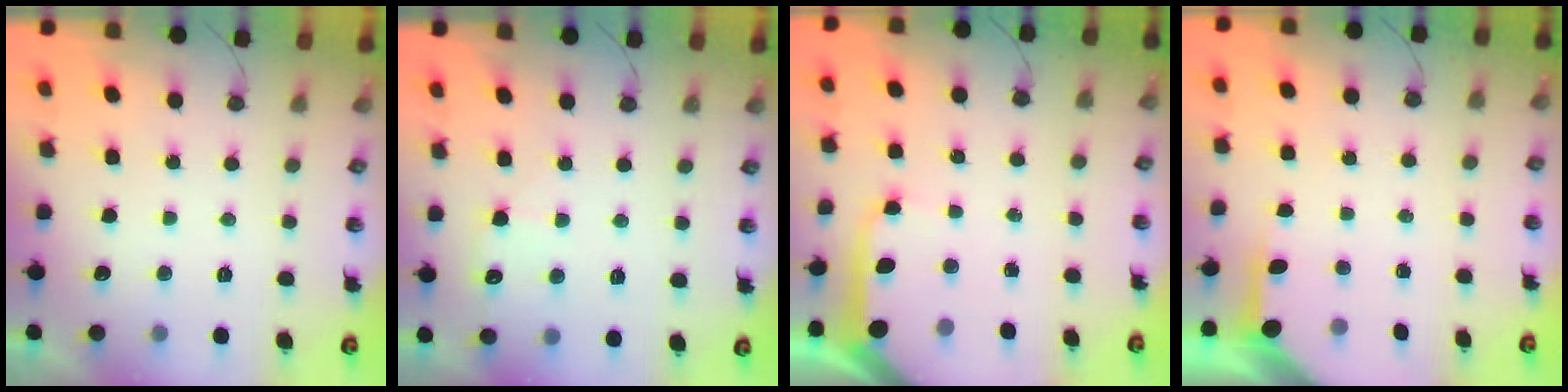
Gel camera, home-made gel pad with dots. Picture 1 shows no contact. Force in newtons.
{"total": 7.1, "press": 7.1, "slide": 0.7}
{"total": 10.4, "press": 10.3, "slide": 1.3}
{"total": 5.0, "press": 4.9, "slide": 0.6}